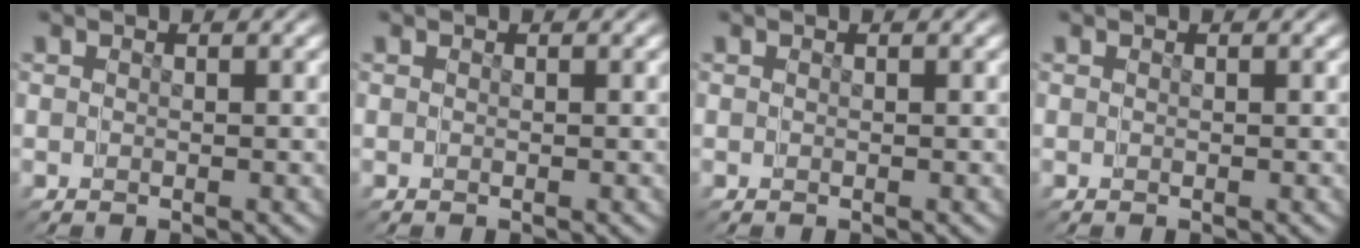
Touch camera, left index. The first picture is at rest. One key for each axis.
{"total": 0.0}
{"total": 0.0}
{"total": 0.0}